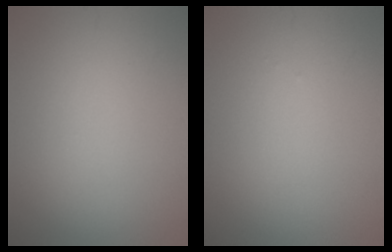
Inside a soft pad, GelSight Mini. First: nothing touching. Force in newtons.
{"total": 0.0}